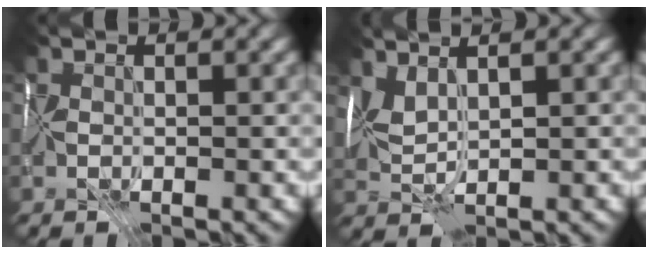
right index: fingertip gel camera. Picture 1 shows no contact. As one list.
[{"total": 2.8, "force": [2.0, 0.8, 1.8], "torque": [-0.047, 0.015, 0.043]}]